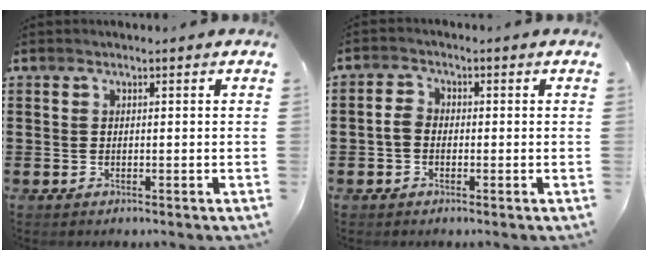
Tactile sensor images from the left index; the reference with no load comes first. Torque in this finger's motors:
{"motor_torque": [0.12, 0.12, 0.08, 0.05]}